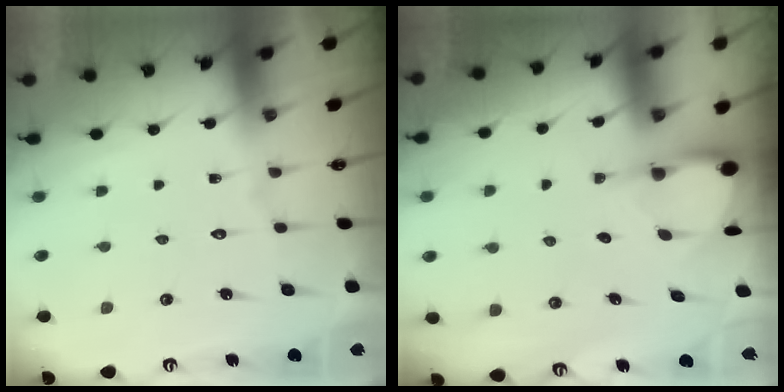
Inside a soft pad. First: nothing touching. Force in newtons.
{"total": 3.9, "press": 3.9, "slide": 0.2}